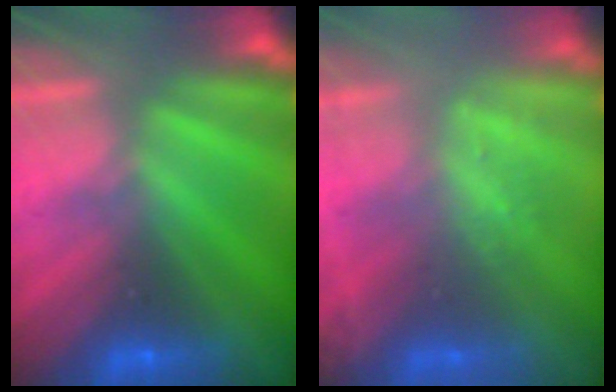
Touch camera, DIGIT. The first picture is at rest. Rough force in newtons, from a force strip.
{"total": 2.4}